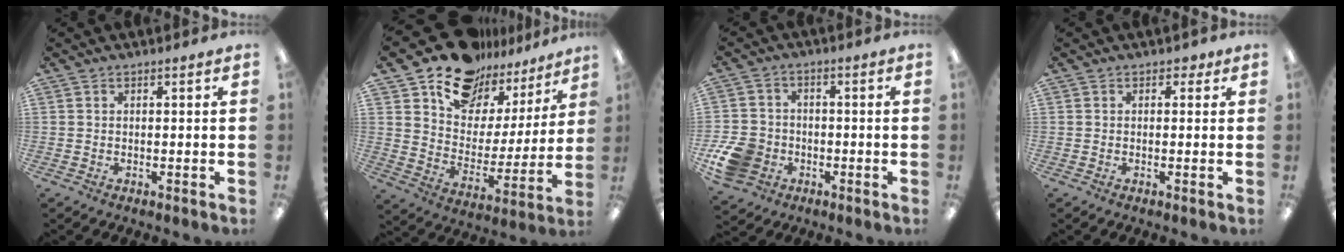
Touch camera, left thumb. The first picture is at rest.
{"total": 15.3, "force": [12.7, 7.9, 3.2], "torque": [-0.074, -0.109, 0.228]}
{"total": 9.9, "force": [-4.0, 8.0, 4.3], "torque": [-0.092, 0.033, -0.071]}
{"total": 1.4, "force": [0.5, 1.1, 0.8], "torque": [-0.002, -0.002, 0.005]}